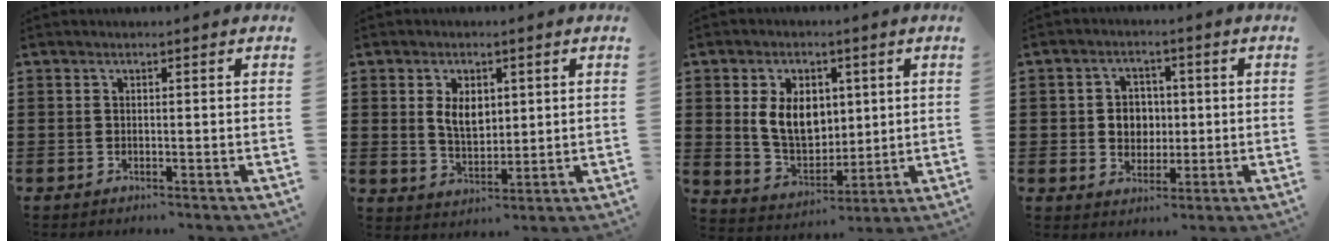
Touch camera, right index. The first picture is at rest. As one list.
[{"total": 5.2, "force": [1.3, 3.3, 3.8], "torque": [-0.068, 0.005, 0.018]}, {"total": 8.5, "force": [1.6, 6.1, 5.7], "torque": [-0.125, 0.008, 0.025]}, {"total": 4.4, "force": [0.0, 4.1, 1.8], "torque": [-0.042, 0.010, -0.005]}]